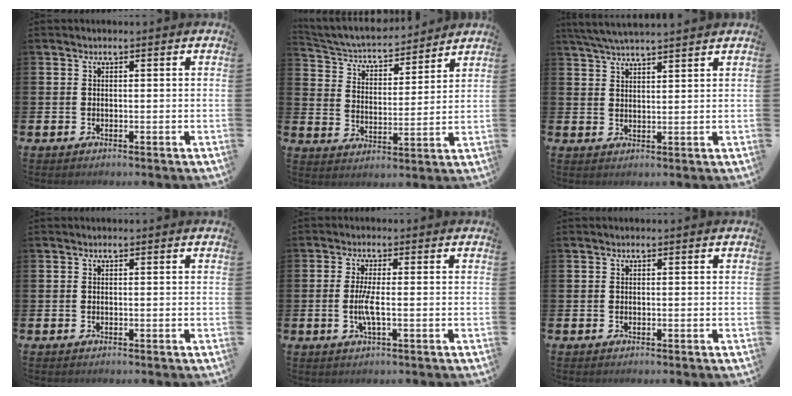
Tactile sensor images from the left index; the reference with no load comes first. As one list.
[{"total": 5.2, "force": [4.9, 1.5, 1.0], "torque": [-0.049, -0.041, 0.078]}, {"total": 4.3, "force": [4.1, -0.1, 1.1], "torque": [-0.034, -0.011, 0.076]}, {"total": 0.0}, {"total": 3.0, "force": [-0.5, 0.5, 2.9], "torque": [-0.063, -0.003, -0.012]}, {"total": 0.0}]